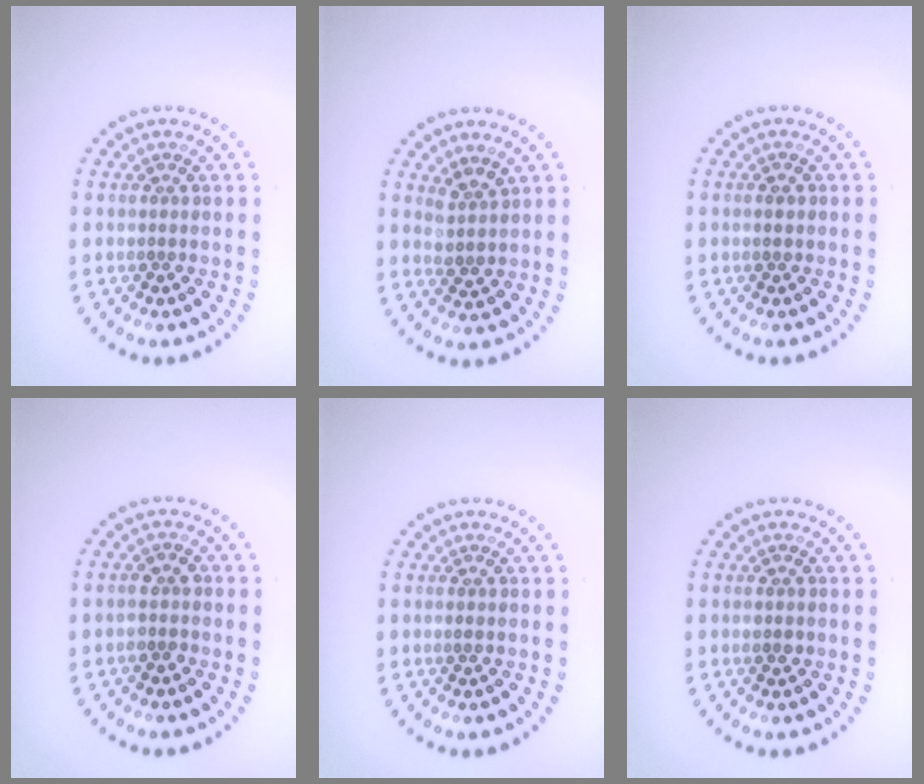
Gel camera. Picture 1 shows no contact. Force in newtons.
{"total": 1.5, "press": 1.3, "slide": 0.9}
{"total": 1.0, "press": 1.0, "slide": 0.1}
{"total": 1.6, "press": 1.4, "slide": 0.6}
{"total": 0.7, "press": 0.6, "slide": 0.3}
{"total": 1.2, "press": 1.2, "slide": 0.0}